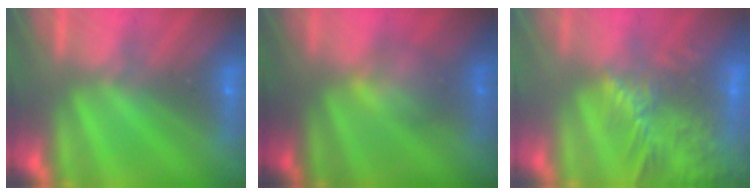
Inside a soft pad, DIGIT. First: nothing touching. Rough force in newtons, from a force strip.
{"total": 2.0}
{"total": 6.9}